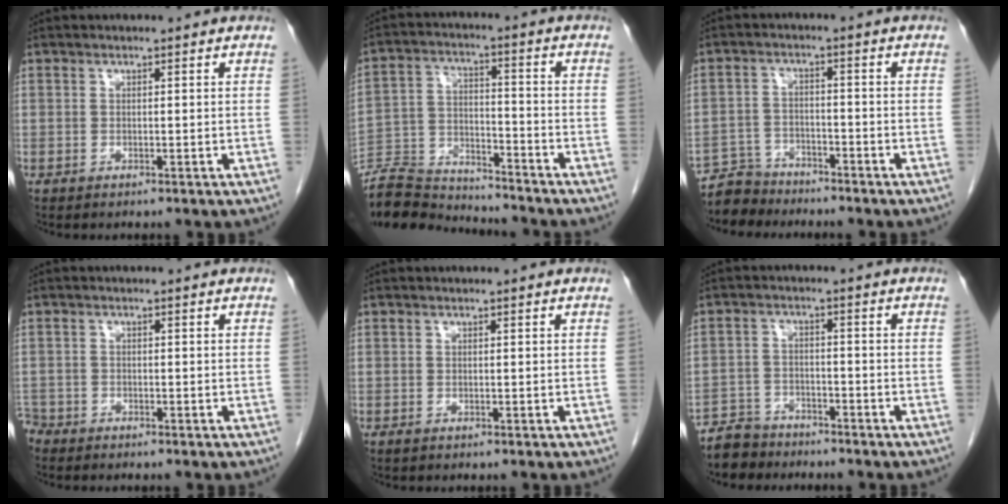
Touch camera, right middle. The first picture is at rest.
{"total": 12.4, "force": [-12.1, 1.7, 2.2], "torque": [-0.039, 0.016, -0.216]}
{"total": 5.1, "force": [-4.8, 1.8, -0.7], "torque": [0.013, -0.003, -0.091]}
{"total": 2.6, "force": [-2.3, 1.1, 0.0], "torque": [-0.002, -0.001, -0.045]}
{"total": 0.0}
{"total": 5.5, "force": [-4.9, 2.6, -0.1], "torque": [0.000, -0.002, -0.093]}